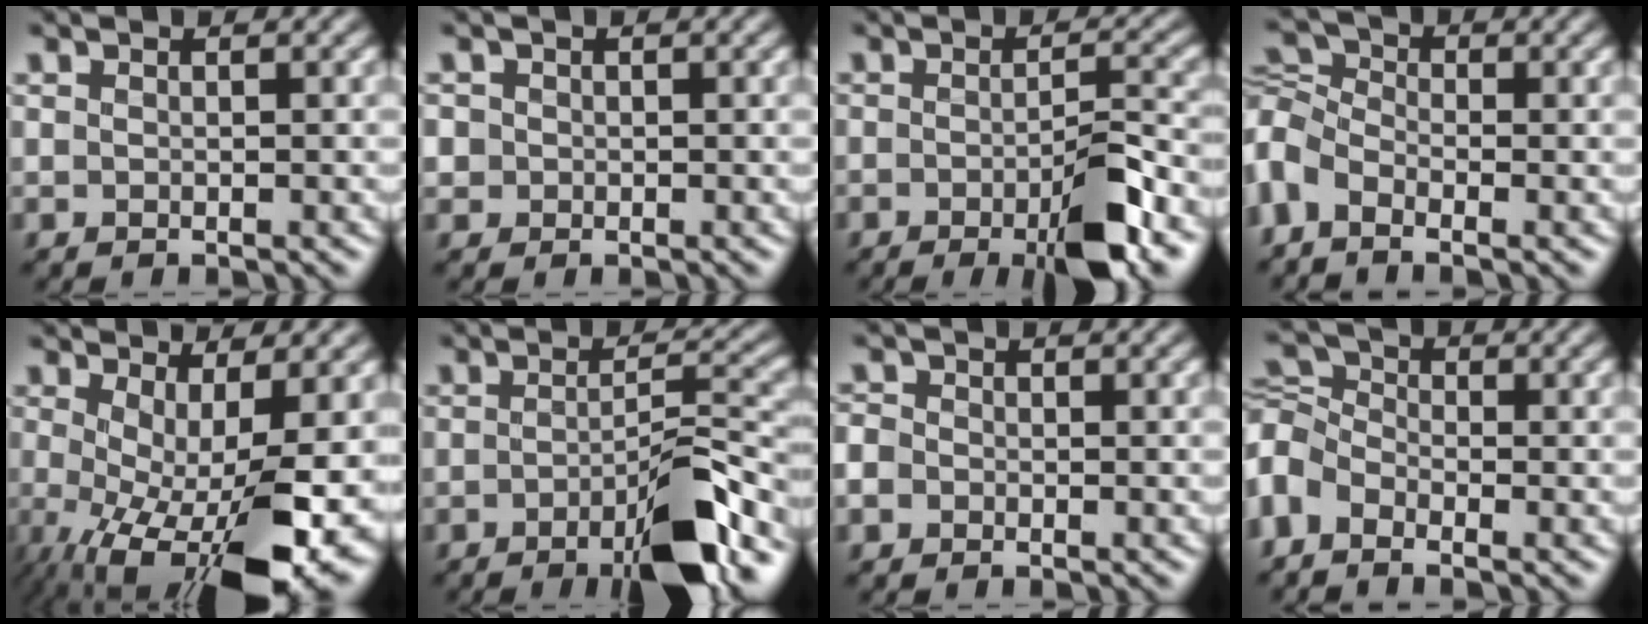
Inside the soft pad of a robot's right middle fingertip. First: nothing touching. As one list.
[{"total": 0.8, "force": [0.0, 0.5, -0.7], "torque": [0.014, 0.005, 0.005]}, {"total": 5.4, "force": [-2.6, 1.0, 4.6], "torque": [-0.070, 0.007, -0.039]}, {"total": 3.1, "force": [-1.2, 2.1, 1.9], "torque": [-0.057, 0.014, -0.034]}, {"total": 13.2, "force": [-3.1, 5.2, 11.7], "torque": [-0.198, -0.024, -0.024]}, {"total": 6.9, "force": [-3.9, 1.1, 5.6], "torque": [-0.081, 0.018, -0.058]}, {"total": 0.7, "force": [-0.5, 0.5, -0.2], "torque": [0.000, 0.008, -0.004]}, {"total": 3.5, "force": [-1.6, 2.5, 1.9], "torque": [-0.050, 0.018, -0.043]}]